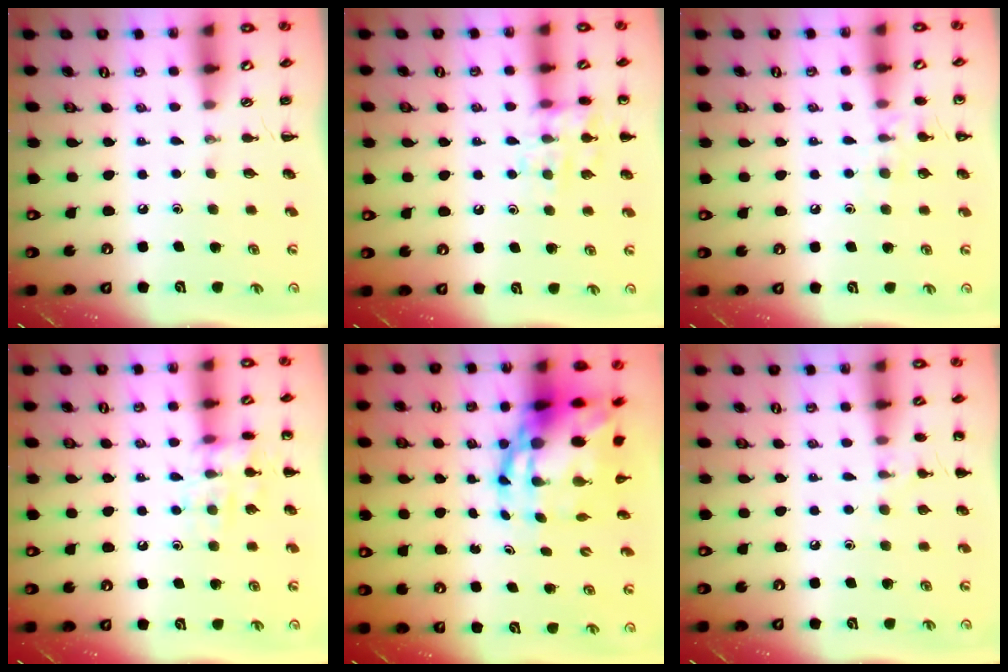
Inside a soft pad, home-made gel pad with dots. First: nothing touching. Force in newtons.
{"total": 11.8, "press": 11.7, "slide": 0.7}
{"total": 8.3, "press": 8.0, "slide": 1.9}
{"total": 11.3, "press": 11.2, "slide": 1.0}
{"total": 11.4, "press": 10.9, "slide": 3.2}
{"total": 6.0, "press": 5.8, "slide": 1.7}